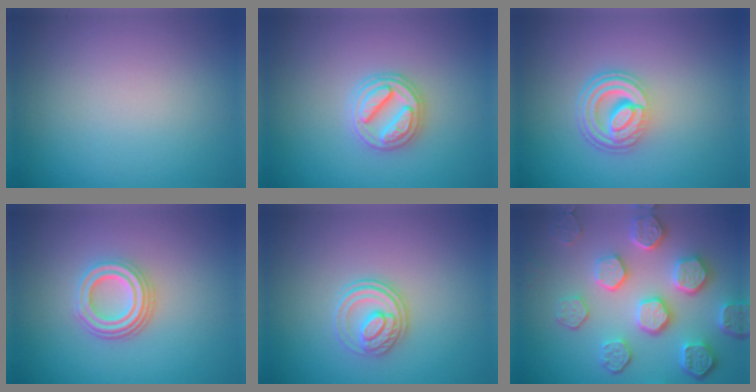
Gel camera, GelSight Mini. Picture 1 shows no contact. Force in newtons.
{"total": 3.6, "press": 3.3, "slide": 1.4}
{"total": 4.6, "press": 3.3, "slide": 3.2}
{"total": 4.0, "press": 3.1, "slide": 2.5}
{"total": 2.8, "press": 2.6, "slide": 1.2}
{"total": 7.5, "press": 5.8, "slide": 4.7}